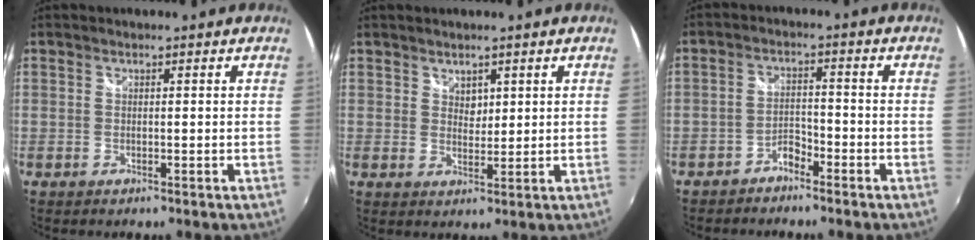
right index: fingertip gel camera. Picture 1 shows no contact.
{"total": 2.3, "force": [1.5, 1.6, 0.8], "torque": [-0.007, 0.000, 0.027]}
{"total": 3.2, "force": [-2.7, 1.3, 1.0], "torque": [-0.028, 0.008, -0.049]}